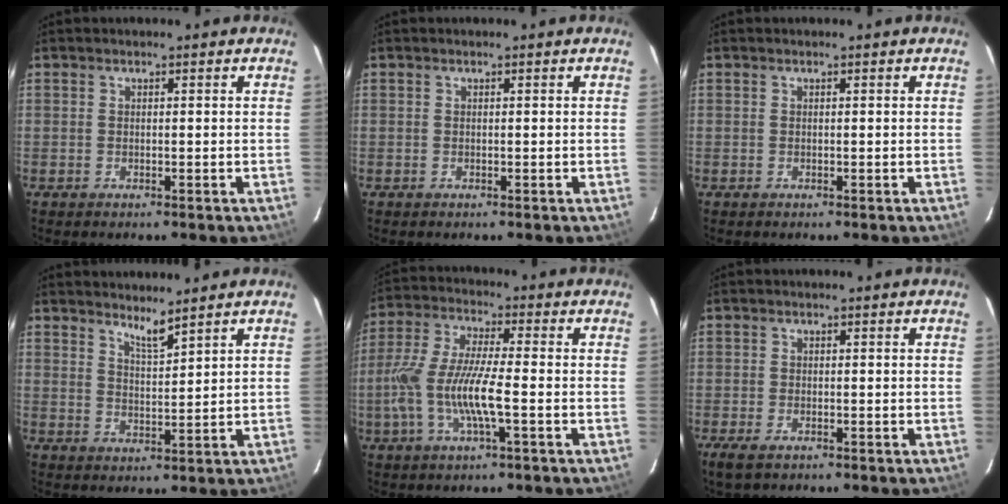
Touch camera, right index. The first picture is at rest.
{"total": 0.0}
{"total": 0.0}
{"total": 3.8, "force": [3.3, 0.0, 1.8], "torque": [-0.032, -0.006, 0.056]}
{"total": 12.3, "force": [-3.0, 2.2, 11.7], "torque": [-0.247, -0.005, -0.058]}
{"total": 3.5, "force": [-2.3, 1.5, 2.2], "torque": [-0.049, -0.012, -0.042]}